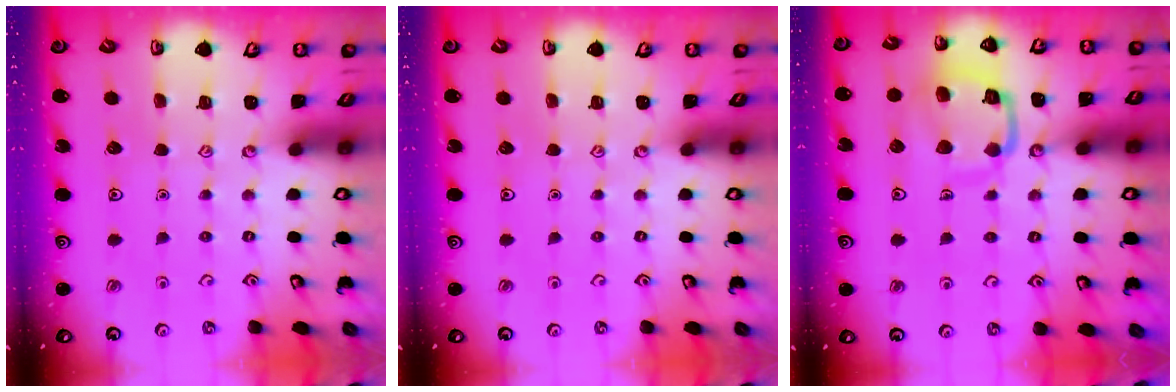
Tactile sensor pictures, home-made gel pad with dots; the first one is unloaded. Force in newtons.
{"total": 0.0}
{"total": 13.4, "press": 13.3, "slide": 1.4}